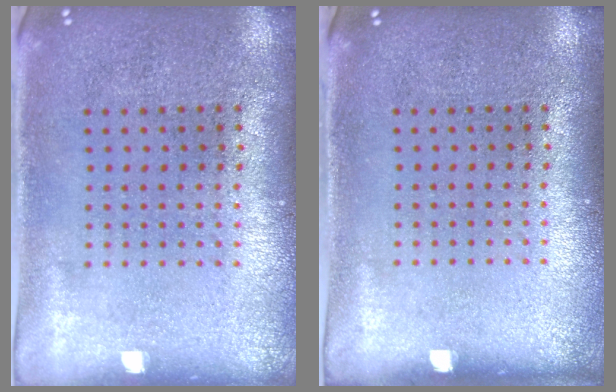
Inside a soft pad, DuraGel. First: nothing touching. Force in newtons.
{"total": 0.0}